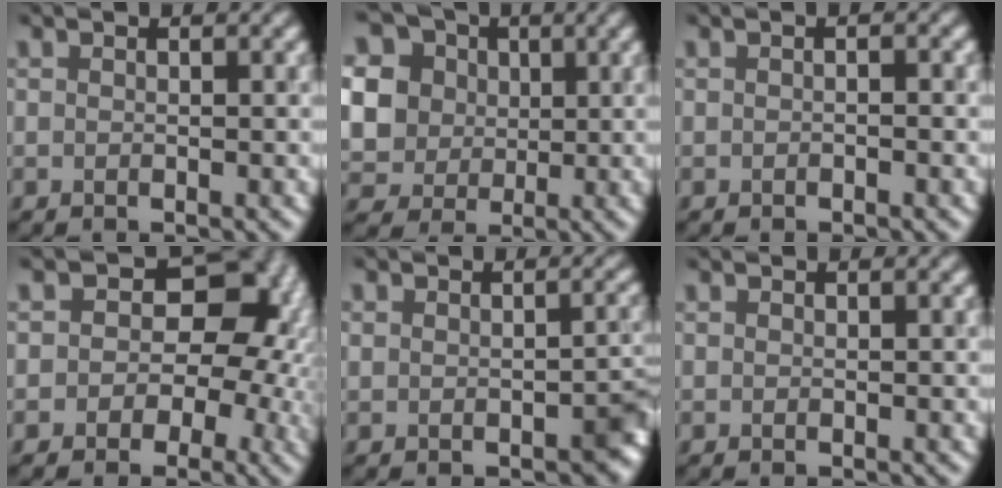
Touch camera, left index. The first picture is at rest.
{"total": 13.5, "force": [3.6, 11.7, 5.7], "torque": [-0.155, 0.018, 0.054]}
{"total": 0.7, "force": [-0.2, 0.1, 0.6], "torque": [-0.007, -0.003, -0.008]}
{"total": 7.6, "force": [-0.2, 5.8, 4.8], "torque": [0.025, 0.019, -0.033]}
{"total": 3.2, "force": [-1.1, 2.3, 2.0], "torque": [-0.014, -0.010, -0.016]}
{"total": 0.0}